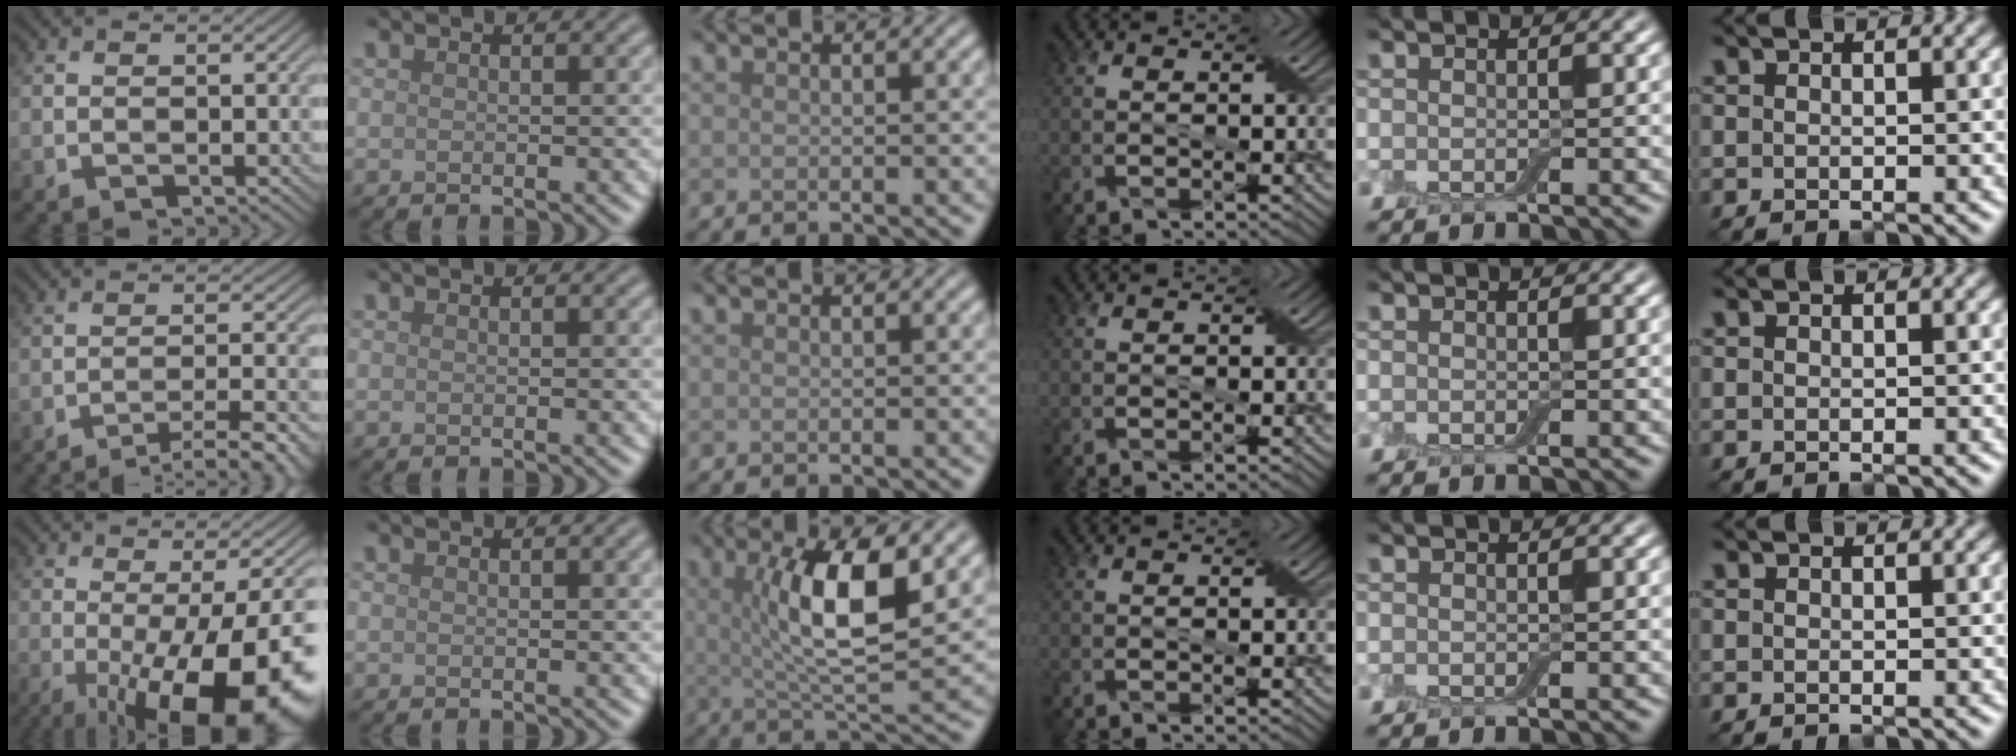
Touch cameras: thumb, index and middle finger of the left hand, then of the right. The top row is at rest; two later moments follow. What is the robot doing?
{"motion": "pour", "object": "bottle"}